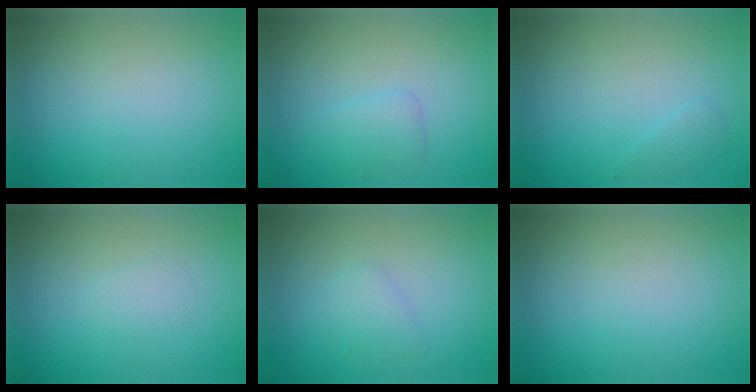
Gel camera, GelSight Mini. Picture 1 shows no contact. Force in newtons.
{"total": 1.6, "press": 1.6, "slide": 0.1}
{"total": 0.9, "press": 0.9, "slide": 0.1}
{"total": 0.9, "press": 0.9, "slide": 0.0}
{"total": 1.4, "press": 1.4, "slide": 0.0}
{"total": 0.0}